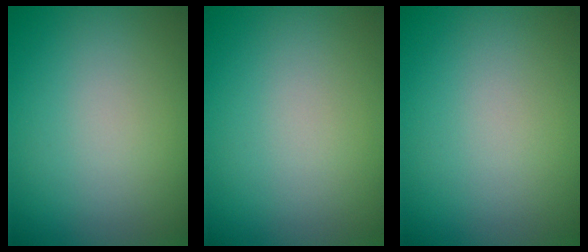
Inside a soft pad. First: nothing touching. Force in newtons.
{"total": 0.0}
{"total": 0.0}